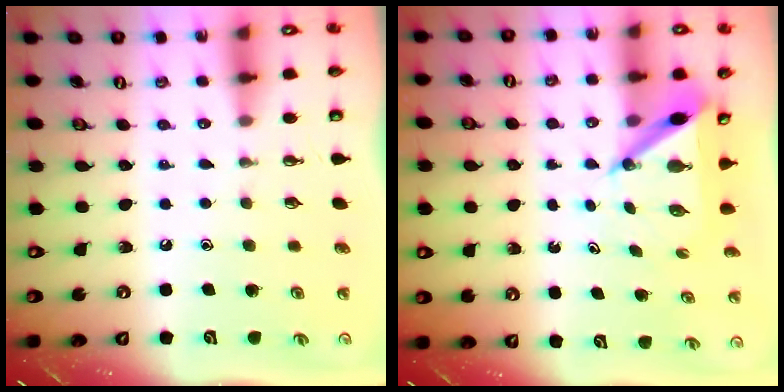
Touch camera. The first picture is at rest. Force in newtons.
{"total": 5.9, "press": 5.9, "slide": 0.2}